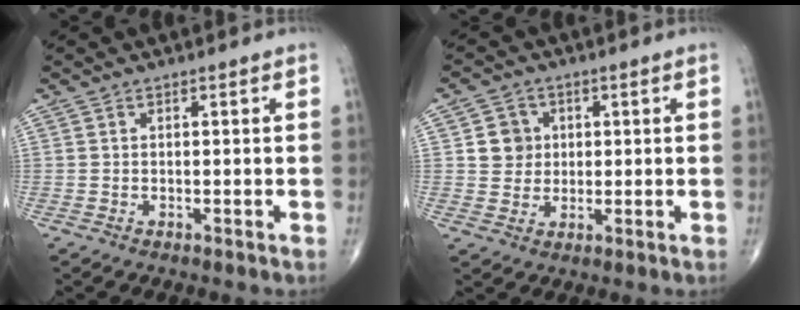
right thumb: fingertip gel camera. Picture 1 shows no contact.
{"total": 5.3, "force": [1.1, 4.9, 1.5], "torque": [0.003, 0.001, 0.016]}